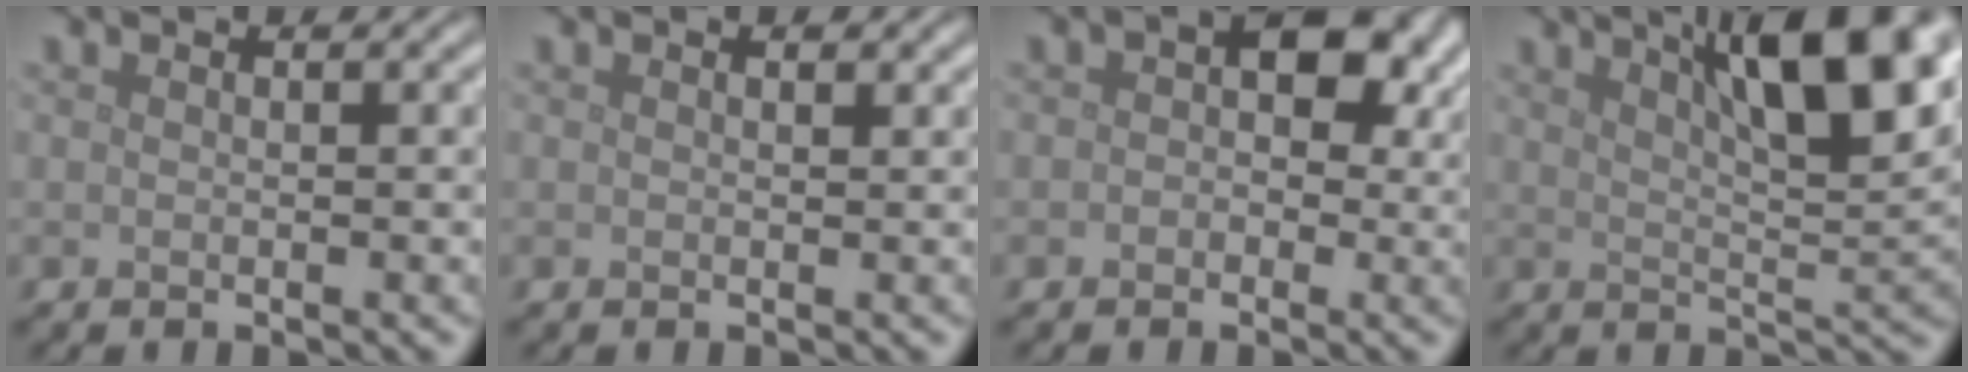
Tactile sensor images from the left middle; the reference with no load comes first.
{"total": 0.7, "force": [0.4, 0.3, 0.5], "torque": [-0.005, -0.002, 0.006]}
{"total": 5.9, "force": [1.2, 3.9, 4.3], "torque": [-0.043, 0.006, 0.004]}
{"total": 10.4, "force": [5.4, 2.9, 8.5], "torque": [-0.109, 0.018, 0.077]}